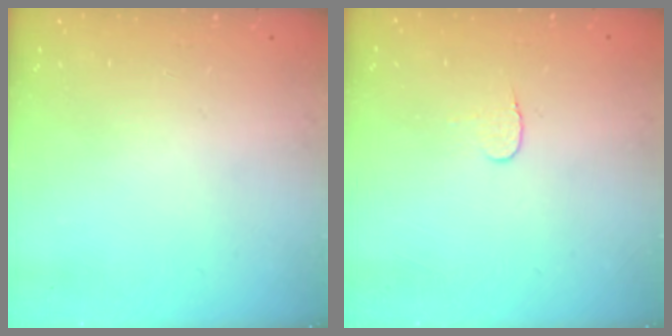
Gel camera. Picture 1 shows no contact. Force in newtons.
{"total": 3.9, "press": 3.9, "slide": 0.2}